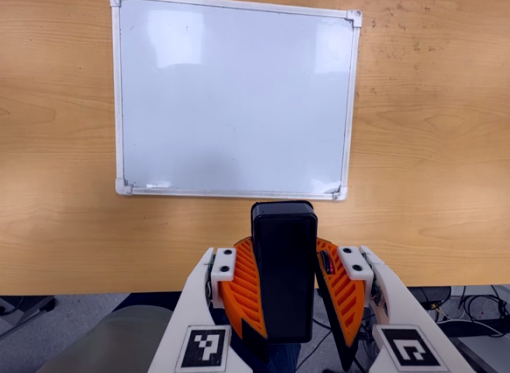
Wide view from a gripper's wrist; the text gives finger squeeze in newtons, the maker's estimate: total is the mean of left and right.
{"total": 10.4, "left": 10.3, "right": 10.5}